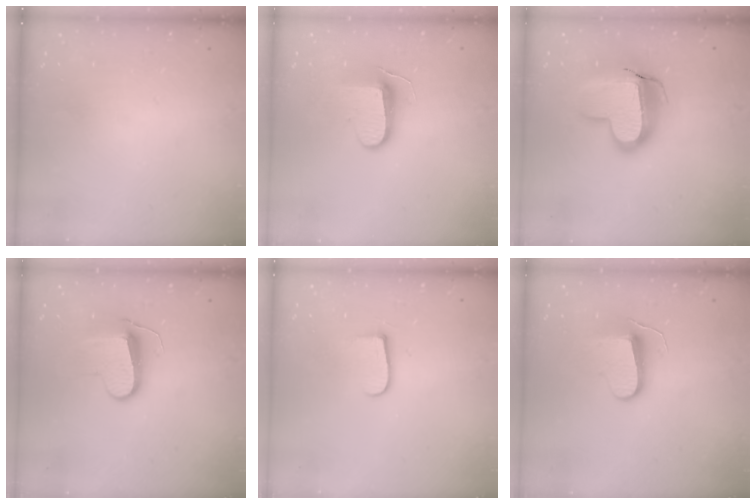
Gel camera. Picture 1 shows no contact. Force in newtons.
{"total": 8.9, "press": 8.8, "slide": 1.1}
{"total": 17.3, "press": 17.2, "slide": 1.3}
{"total": 9.0, "press": 9.0, "slide": 0.6}
{"total": 6.9, "press": 6.9, "slide": 0.7}
{"total": 8.9, "press": 8.9, "slide": 0.1}